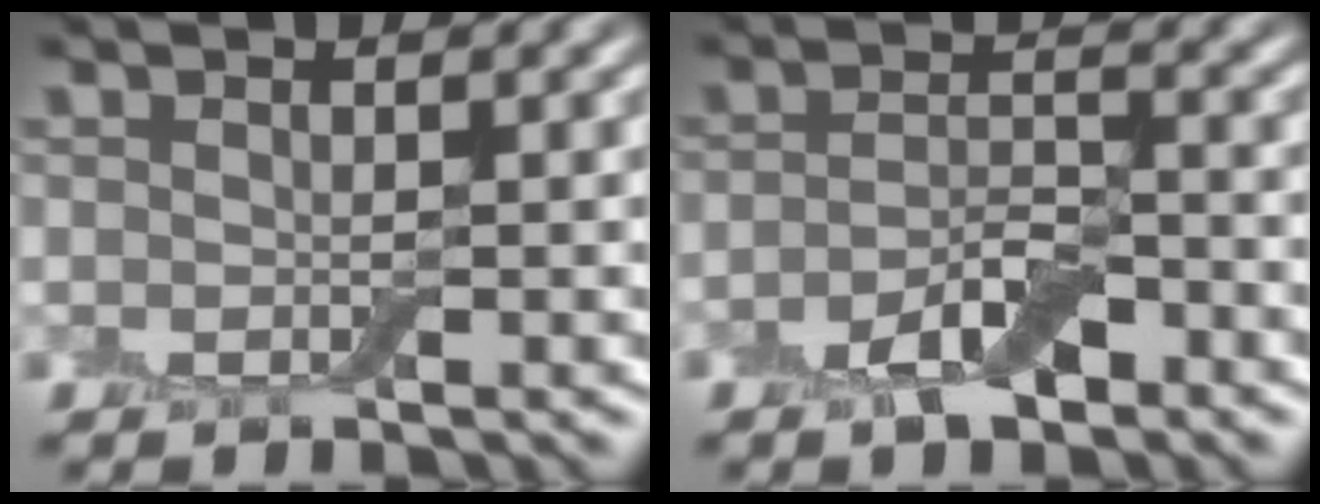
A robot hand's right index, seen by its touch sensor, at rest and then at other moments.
{"total": 3.6, "force": [-2.1, 1.5, 2.5], "torque": [-0.042, 0.006, -0.042]}